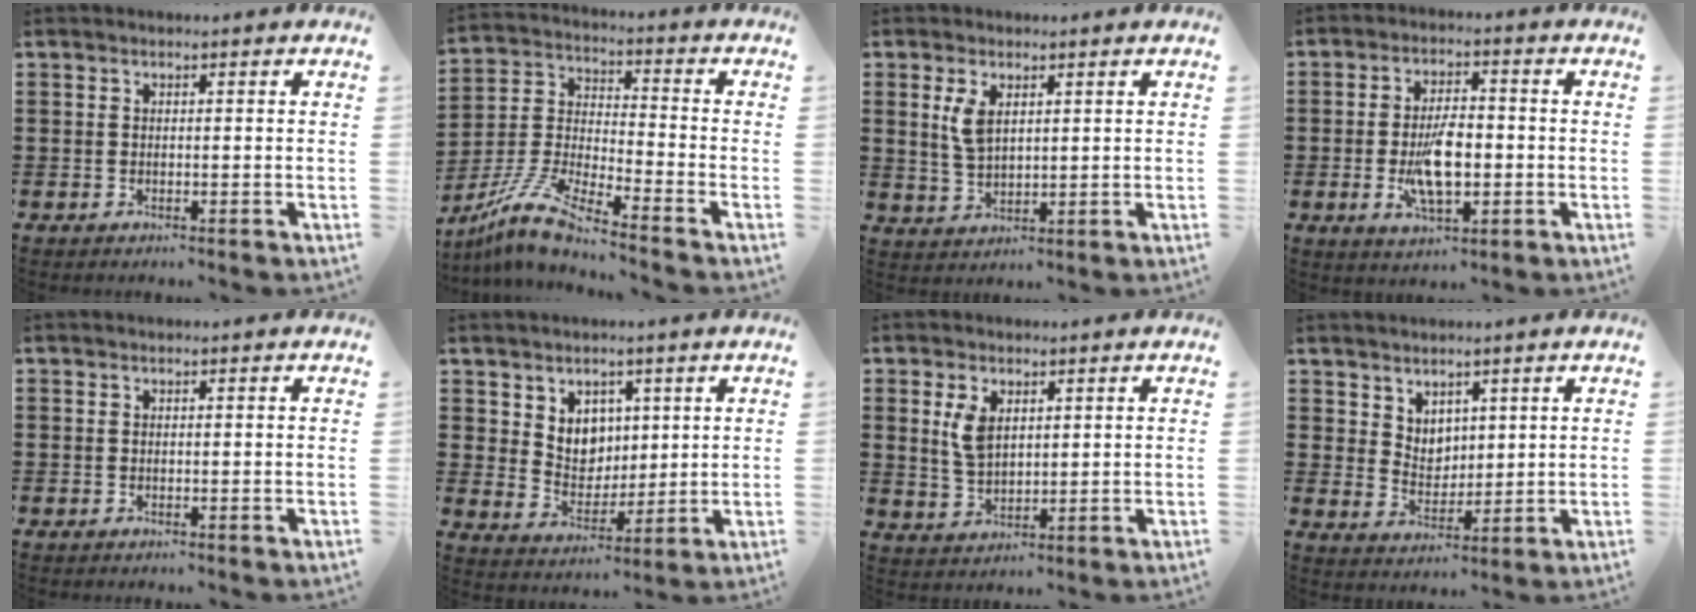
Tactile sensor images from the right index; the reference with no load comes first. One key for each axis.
{"total": 9.5, "fx": -8.2, "fy": 0.3, "fz": 4.7, "tx": -0.116, "ty": -0.003, "tz": -0.169}
{"total": 4.1, "fx": 1.6, "fy": 2.0, "fz": 3.1, "tx": -0.069, "ty": 0.006, "tz": 0.027}
{"total": 8.3, "fx": -1.5, "fy": 3.5, "fz": 7.3, "tx": -0.142, "ty": -0.006, "tz": -0.031}
{"total": 0.0}
{"total": 5.6, "fx": 2.9, "fy": 4.6, "fz": 1.4, "tx": -0.036, "ty": -0.004, "tz": 0.050}
{"total": 4.7, "fx": 1.9, "fy": 2.7, "fz": 3.4, "tx": -0.076, "ty": 0.008, "tz": 0.033}
{"total": 4.2, "fx": 3.2, "fy": 2.7, "fz": 0.4, "tx": -0.022, "ty": 0.002, "tz": 0.060}